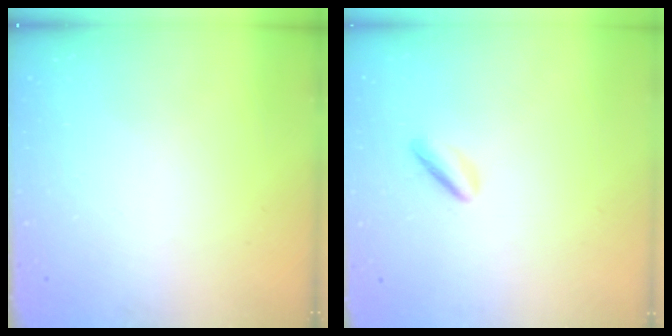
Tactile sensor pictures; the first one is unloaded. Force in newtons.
{"total": 2.4, "press": 2.4, "slide": 0.4}